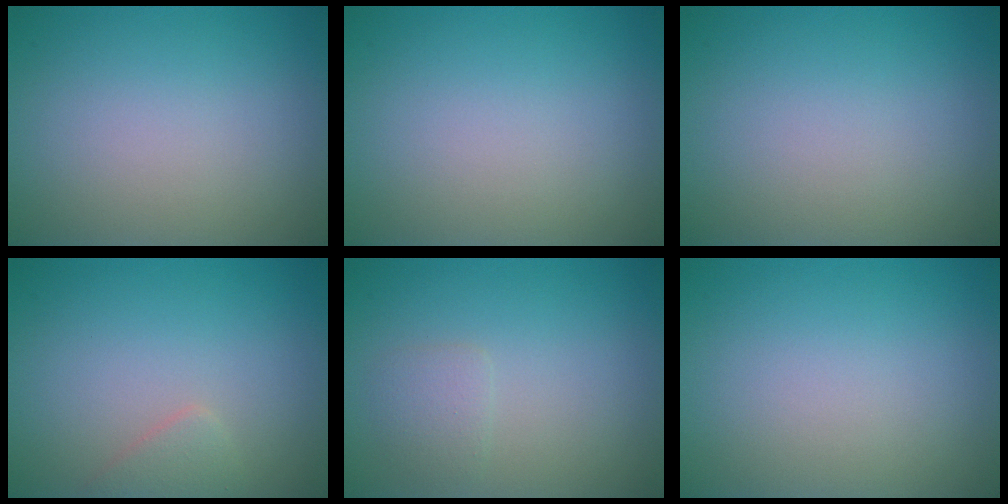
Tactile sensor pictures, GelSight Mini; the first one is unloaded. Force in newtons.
{"total": 0.0}
{"total": 0.0}
{"total": 1.3, "press": 1.3, "slide": 0.1}
{"total": 1.3, "press": 1.3, "slide": 0.1}
{"total": 0.0}